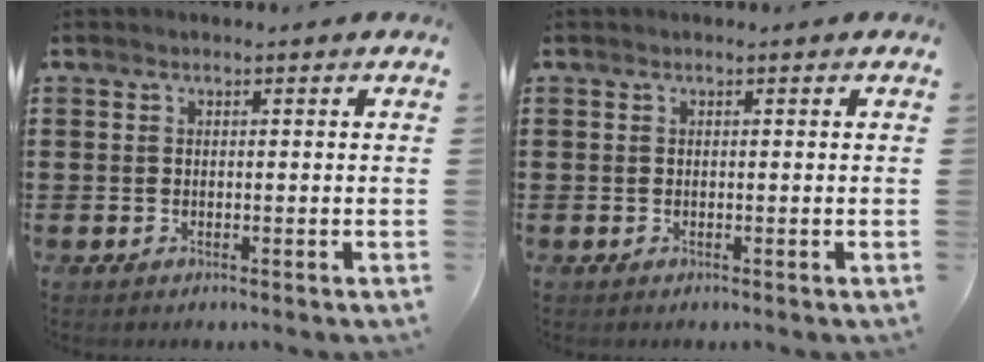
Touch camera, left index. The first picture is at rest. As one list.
[{"total": 0.0}]